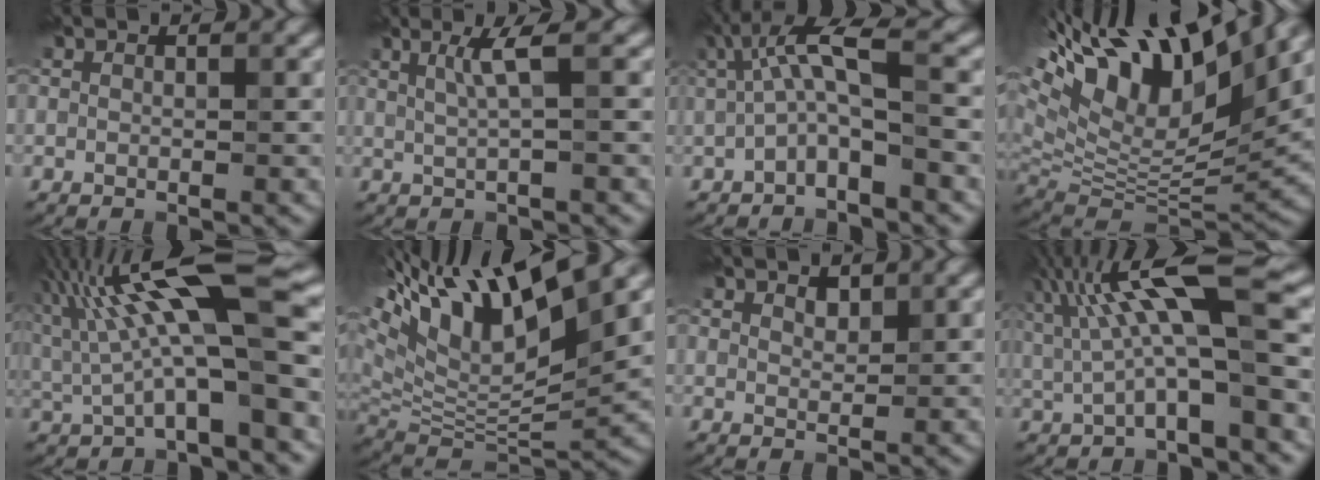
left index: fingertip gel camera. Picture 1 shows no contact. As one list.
[{"total": 1.4, "force": [-0.1, -0.9, 1.1], "torque": [-0.047, -0.005, 0.031]}, {"total": 3.3, "force": [-0.2, 0.1, 3.3], "torque": [-0.096, 0.000, 0.024]}, {"total": 13.4, "force": [7.3, 4.1, 10.5], "torque": [-0.246, 0.028, 0.161]}, {"total": 10.0, "force": [1.1, 1.6, 9.8], "torque": [-0.197, 0.018, 0.047]}, {"total": 12.2, "force": [6.2, 4.0, 9.8], "torque": [-0.228, 0.017, 0.147]}, {"total": 1.1, "force": [0.5, -0.6, -0.8], "torque": [-0.012, -0.007, 0.039]}, {"total": 8.2, "force": [1.5, 1.2, 7.9], "torque": [-0.167, 0.002, 0.057]}]